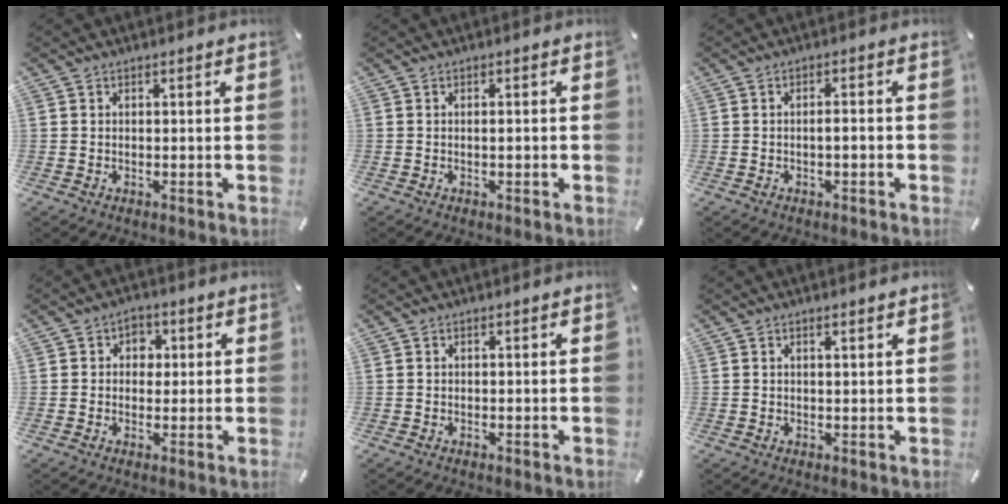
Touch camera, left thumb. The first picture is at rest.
{"total": 1.1, "force": [-0.3, 0.3, 1.0], "torque": [-0.018, 0.001, -0.005]}
{"total": 2.1, "force": [-0.7, 0.6, 1.9], "torque": [-0.034, 0.006, -0.015]}
{"total": 3.6, "force": [0.4, 3.2, 1.7], "torque": [-0.013, 0.002, -0.001]}
{"total": 0.0}
{"total": 1.4, "force": [0.9, 0.3, 1.0], "torque": [-0.020, -0.001, 0.016]}